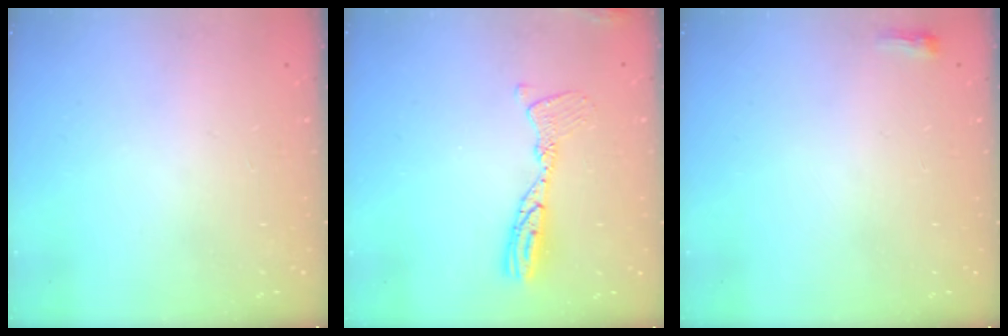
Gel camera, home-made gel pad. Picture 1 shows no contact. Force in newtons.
{"total": 10.8, "press": 10.8, "slide": 1.0}
{"total": 2.6, "press": 2.5, "slide": 0.6}